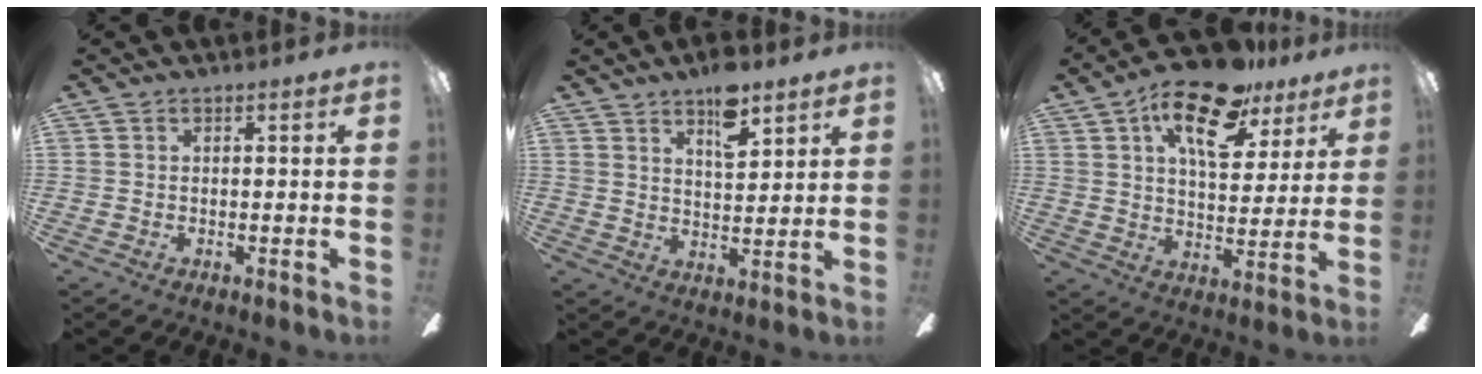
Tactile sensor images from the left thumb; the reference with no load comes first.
{"total": 9.3, "force": [6.4, 3.6, 5.6], "torque": [-0.076, -0.031, 0.107]}
{"total": 17.0, "force": [10.0, 7.5, 11.5], "torque": [-0.179, -0.035, 0.167]}